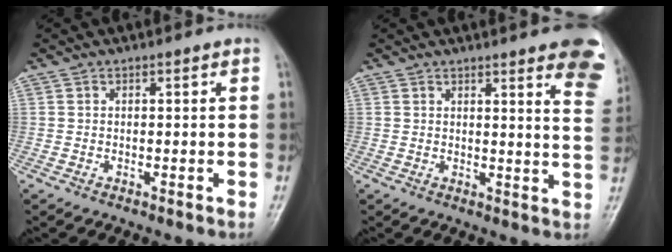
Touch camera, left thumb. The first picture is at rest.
{"total": 13.0, "force": [8.6, 2.5, 9.4], "torque": [-0.084, -0.039, 0.079]}